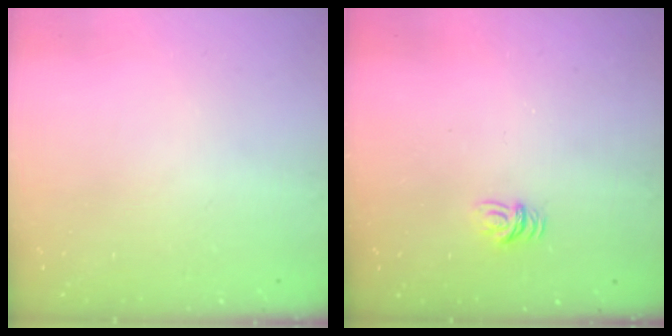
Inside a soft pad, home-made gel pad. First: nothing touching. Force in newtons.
{"total": 4.1, "press": 4.0, "slide": 0.3}